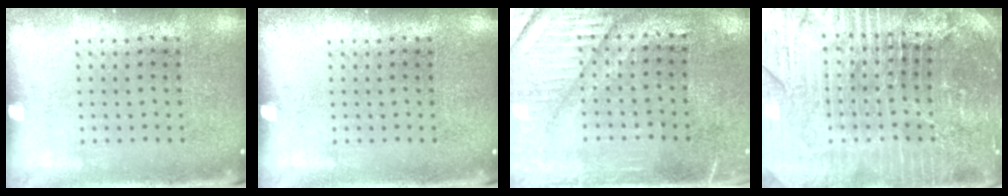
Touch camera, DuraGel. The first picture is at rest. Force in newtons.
{"total": 0.0}
{"total": 3.6, "press": 3.1, "slide": 1.8}
{"total": 5.0, "press": 4.7, "slide": 2.0}